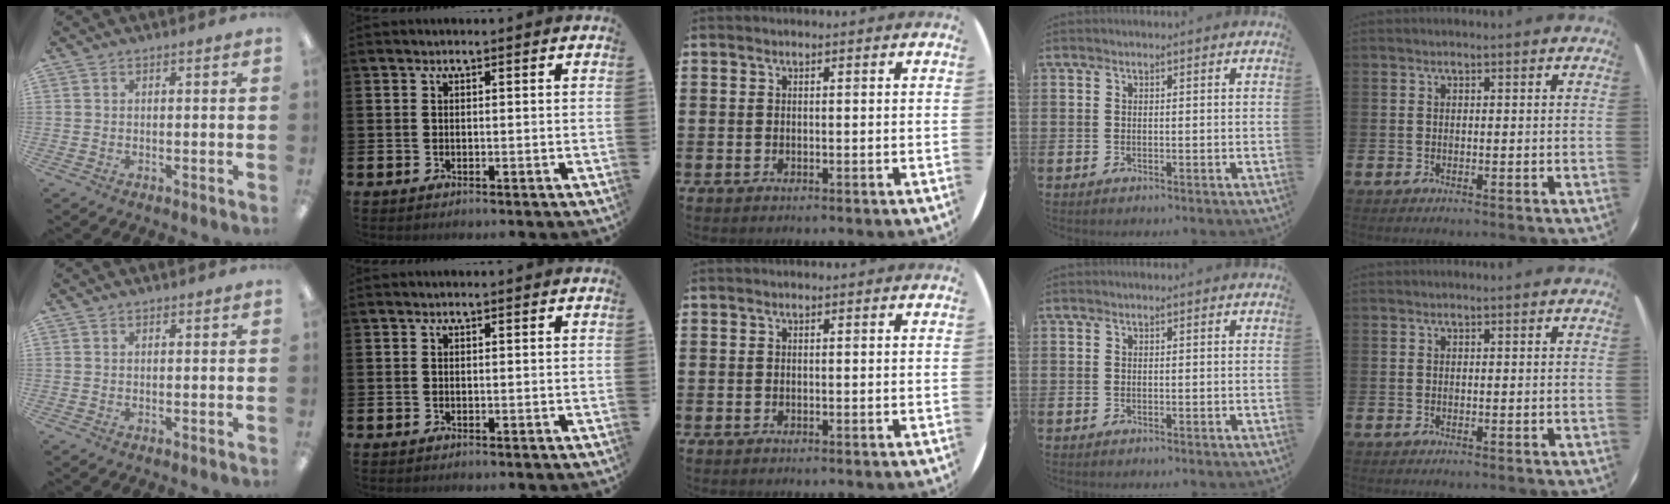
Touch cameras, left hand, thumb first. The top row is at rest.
{"thumb": {"total": 0.5, "force": [0.5, 0.2, 0.0], "torque": [0.000, 0.001, 0.009]}}